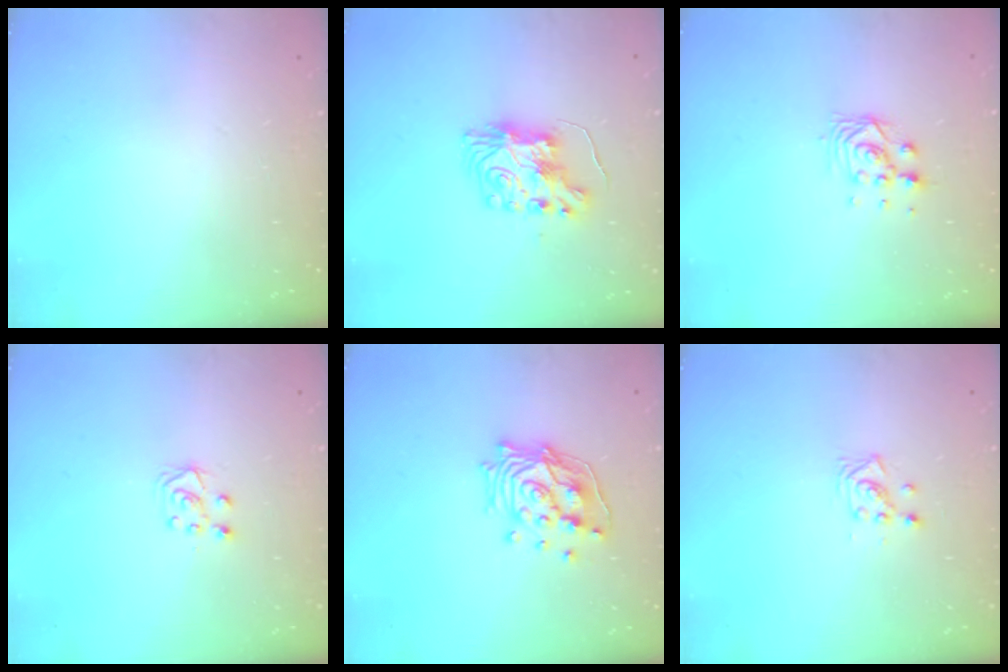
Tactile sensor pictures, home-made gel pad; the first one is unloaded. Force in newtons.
{"total": 9.3, "press": 9.3, "slide": 0.4}
{"total": 4.9, "press": 4.8, "slide": 0.5}
{"total": 5.8, "press": 5.8, "slide": 0.5}
{"total": 14.4, "press": 14.3, "slide": 1.6}
{"total": 3.6, "press": 3.6, "slide": 0.0}